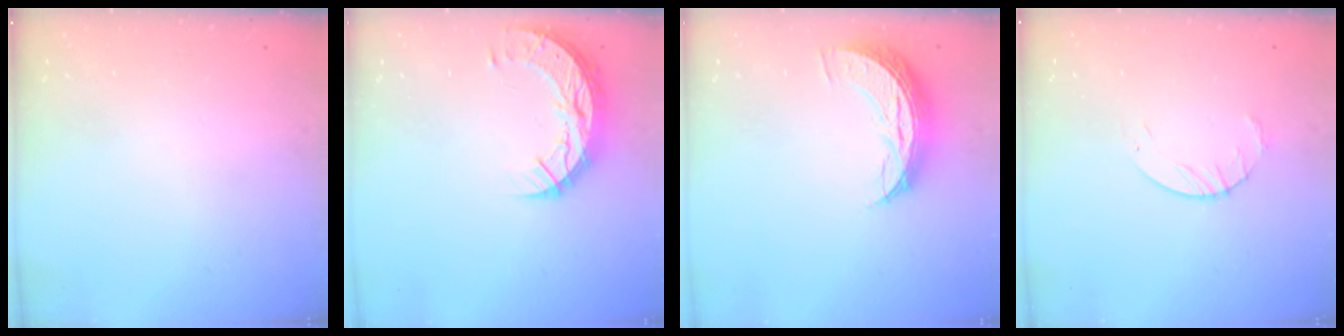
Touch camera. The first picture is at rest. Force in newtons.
{"total": 10.3, "press": 10.2, "slide": 0.7}
{"total": 8.7, "press": 8.7, "slide": 0.7}
{"total": 3.5, "press": 3.5, "slide": 0.4}